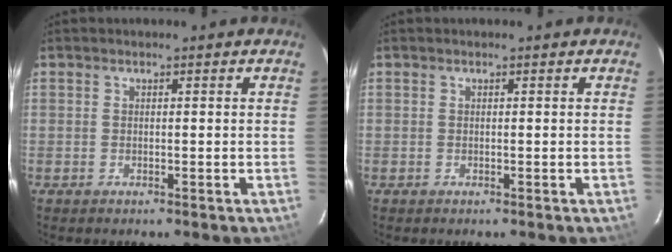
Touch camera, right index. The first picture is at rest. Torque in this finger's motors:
{"motor_torque": [0.01, 0.01, -0.01, 0.00]}